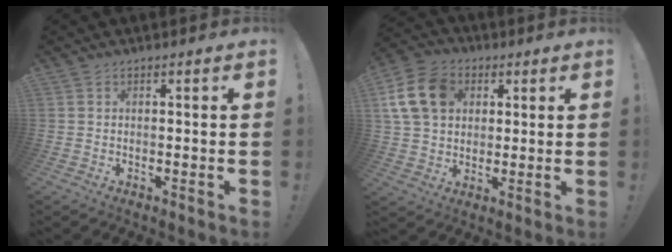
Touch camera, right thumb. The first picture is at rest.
{"total": 15.0, "force": [4.6, 11.8, 8.1], "torque": [-0.139, -0.006, 0.094]}